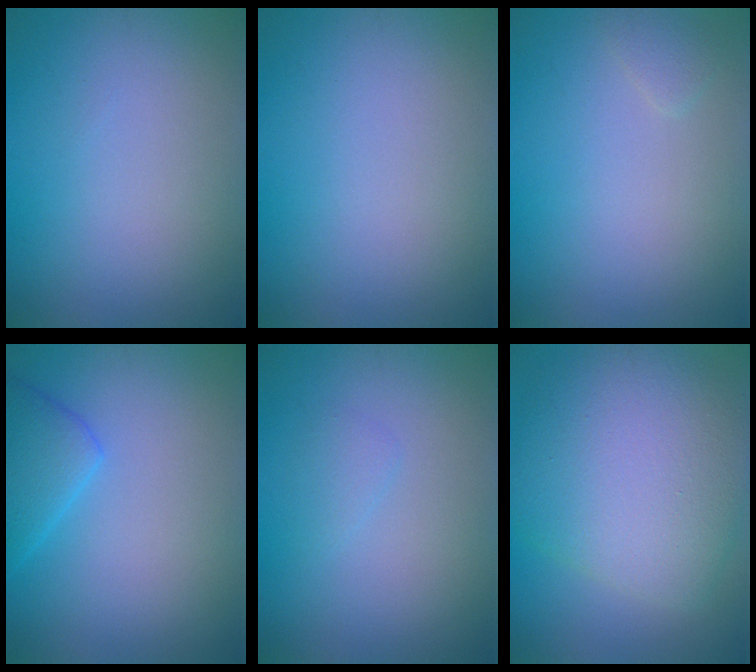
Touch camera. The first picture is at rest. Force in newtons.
{"total": 0.0}
{"total": 0.8, "press": 0.8, "slide": 0.1}
{"total": 3.1, "press": 3.1, "slide": 0.1}
{"total": 0.9, "press": 0.9, "slide": 0.1}
{"total": 8.9, "press": 8.9, "slide": 0.8}